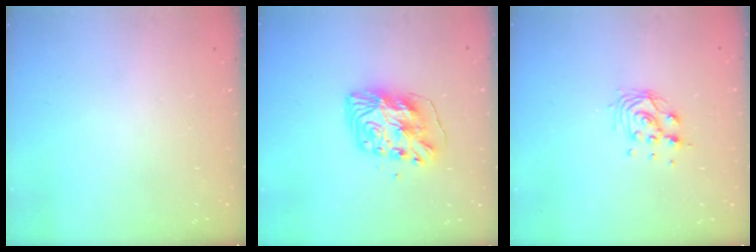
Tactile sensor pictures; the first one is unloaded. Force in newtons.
{"total": 11.3, "press": 11.3, "slide": 1.1}
{"total": 9.3, "press": 9.2, "slide": 1.3}